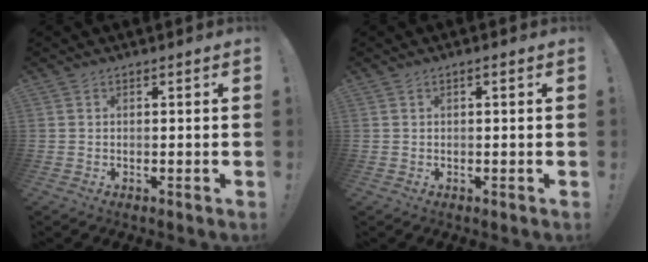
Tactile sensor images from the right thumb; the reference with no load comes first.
{"total": 1.0, "force": [0.0, -0.1, 1.0], "torque": [-0.019, 0.000, 0.000]}